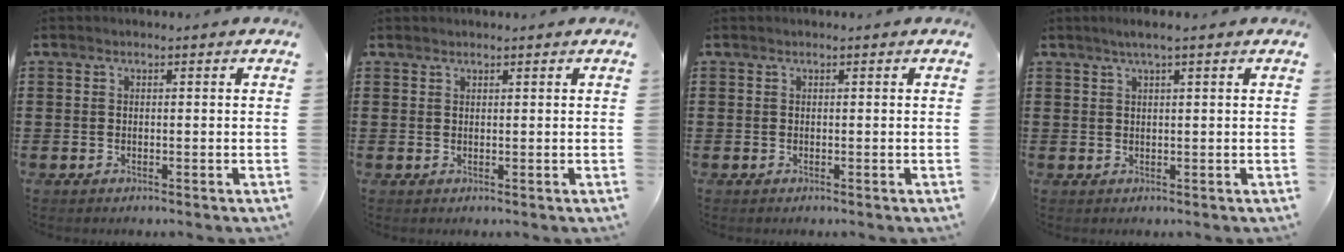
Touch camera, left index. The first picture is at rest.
{"total": 0.9, "force": [0.9, 0.2, 0.0], "torque": [-0.003, 0.000, 0.018]}
{"total": 0.0}
{"total": 2.0, "force": [1.3, -0.1, 1.6], "torque": [-0.032, 0.002, 0.023]}